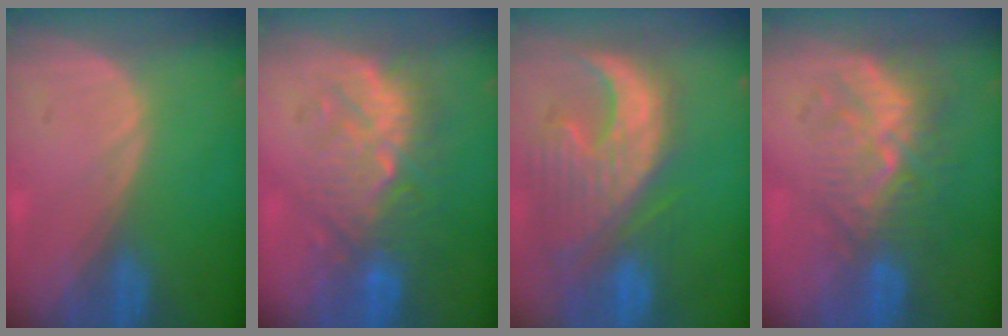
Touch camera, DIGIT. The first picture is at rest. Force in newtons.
{"total": 9.1, "press": 9.0, "slide": 1.7}
{"total": 12.8, "press": 11.2, "slide": 6.2}
{"total": 9.5, "press": 8.6, "slide": 4.1}